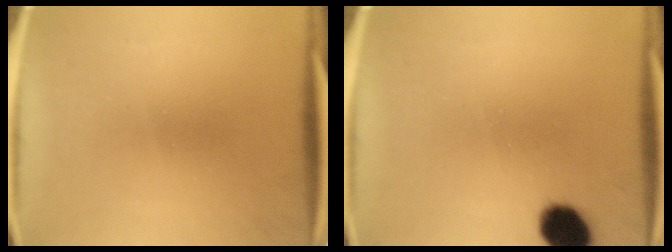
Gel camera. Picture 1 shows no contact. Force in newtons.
{"total": 7.7}